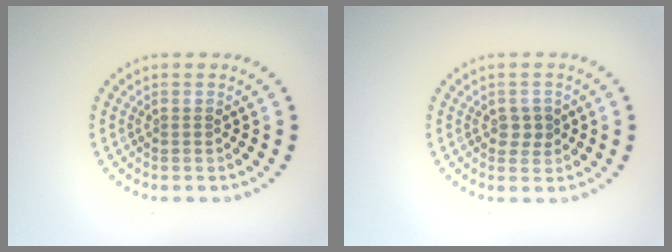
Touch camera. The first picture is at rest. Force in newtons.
{"total": 1.5, "press": 1.4, "slide": 0.4}